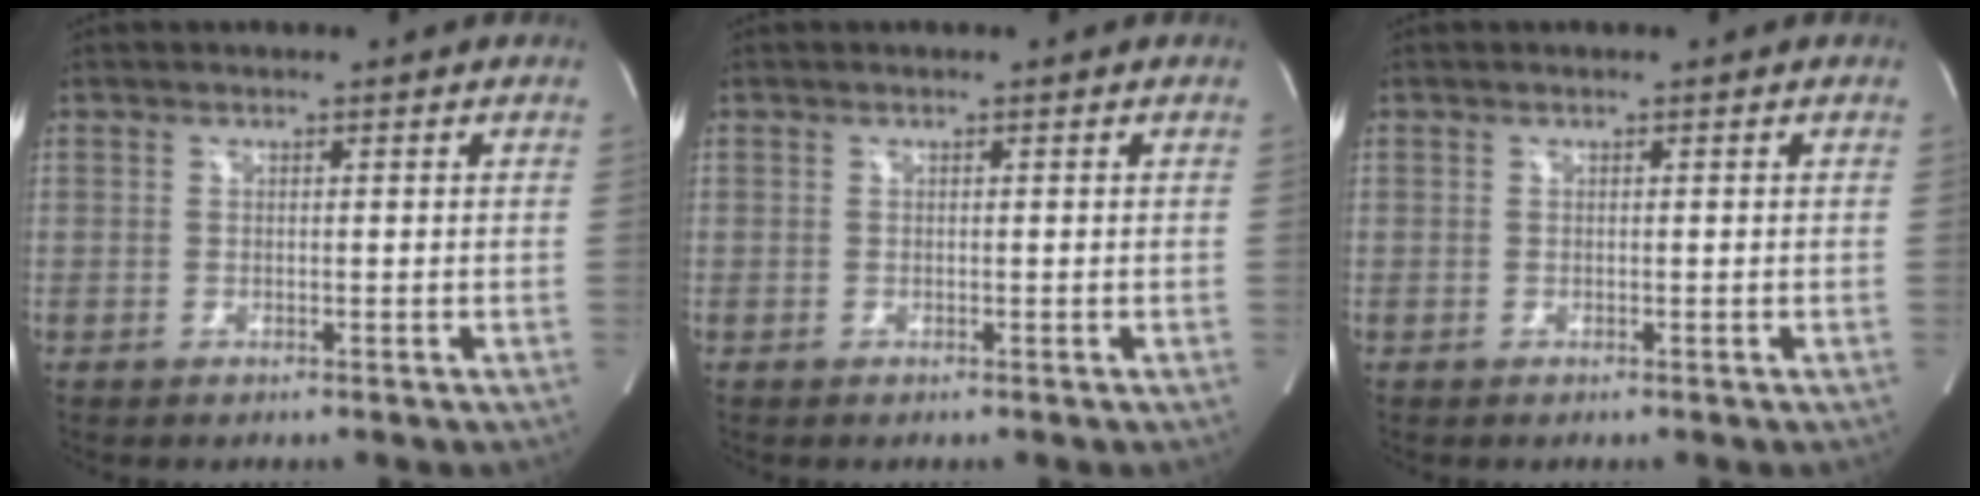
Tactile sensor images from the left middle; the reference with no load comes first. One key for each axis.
{"total": 0.0}
{"total": 0.0}